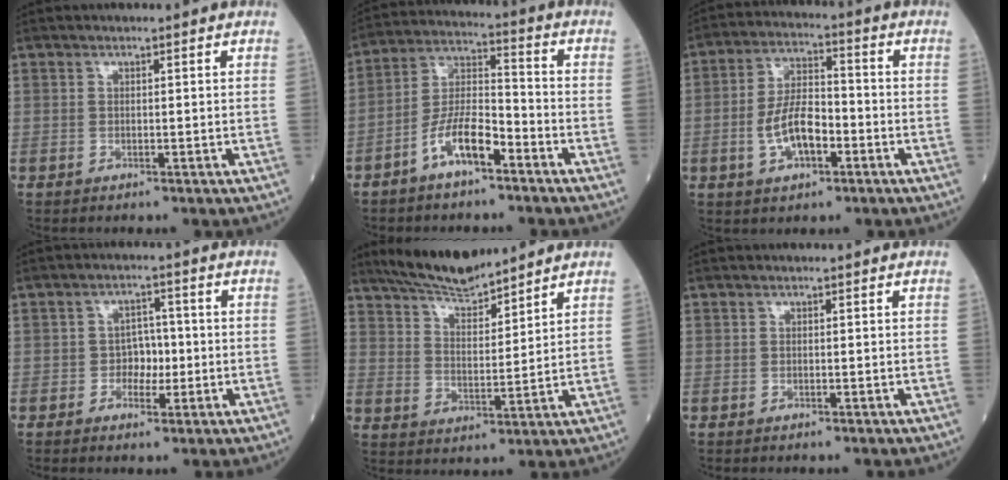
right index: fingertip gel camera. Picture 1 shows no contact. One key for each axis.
{"total": 8.8, "fx": -5.1, "fy": 2.6, "fz": 6.8, "tx": -0.137, "ty": 0.012, "tz": -0.100}
{"total": 8.8, "fx": -2.6, "fy": 3.9, "fz": 7.5, "tx": -0.149, "ty": 0.012, "tz": -0.049}
{"total": 3.9, "fx": -0.7, "fy": 2.7, "fz": 2.7, "tx": -0.032, "ty": 0.008, "tz": -0.014}
{"total": 9.6, "fx": 8.8, "fy": 1.2, "fz": 3.7, "tx": -0.072, "ty": 0.000, "tz": 0.164}
{"total": 0.0}